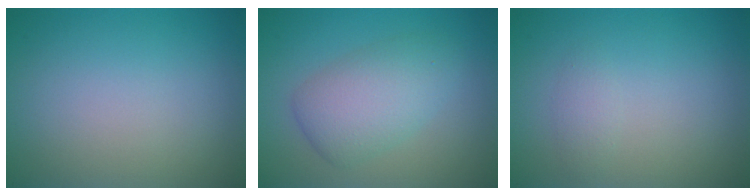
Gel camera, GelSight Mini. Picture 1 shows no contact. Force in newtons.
{"total": 4.6, "press": 4.6, "slide": 0.1}
{"total": 1.0, "press": 1.0, "slide": 0.1}